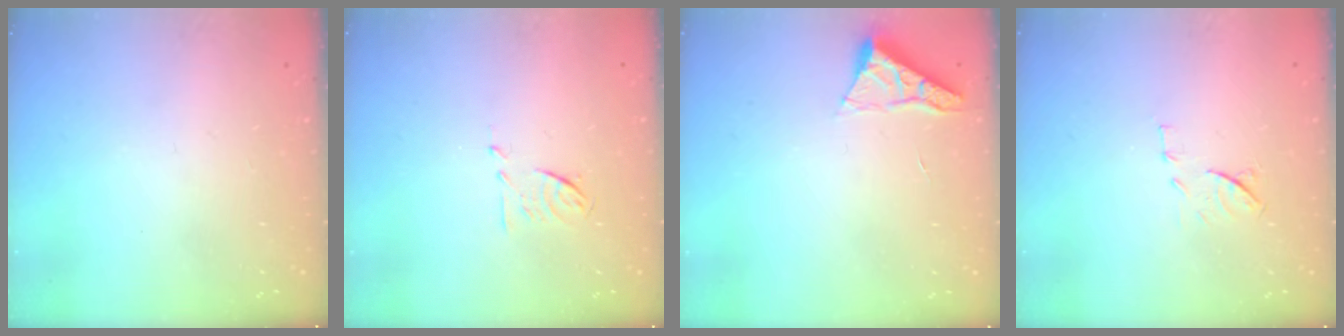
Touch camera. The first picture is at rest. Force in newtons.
{"total": 6.6, "press": 6.5, "slide": 1.1}
{"total": 5.3, "press": 5.3, "slide": 0.5}
{"total": 8.6, "press": 8.5, "slide": 1.1}